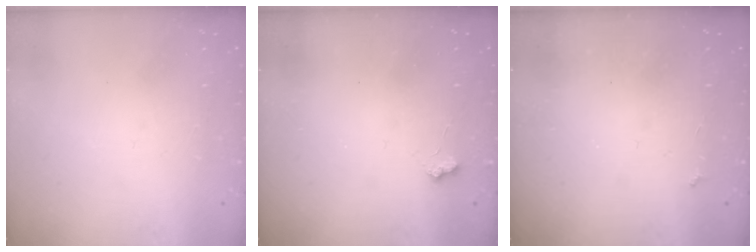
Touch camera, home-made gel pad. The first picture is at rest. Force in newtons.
{"total": 2.4, "press": 2.4, "slide": 0.5}
{"total": 2.6, "press": 2.6, "slide": 0.5}